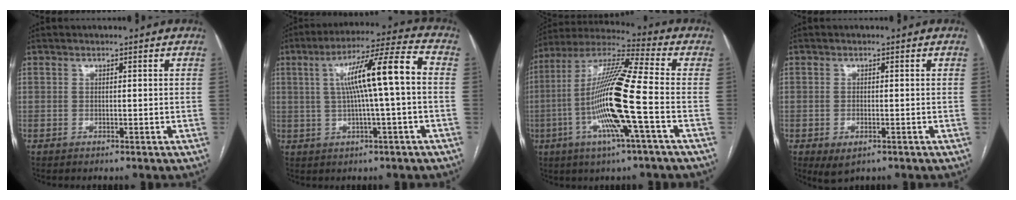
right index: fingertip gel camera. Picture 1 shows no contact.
{"total": 11.9, "force": [0.9, -0.1, 11.8], "torque": [-0.193, 0.025, 0.015]}
{"total": 17.0, "force": [-4.0, -0.1, 16.6], "torque": [-0.327, -0.005, -0.086]}
{"total": 3.0, "force": [-1.3, 1.4, 2.2], "torque": [-0.039, -0.004, -0.011]}